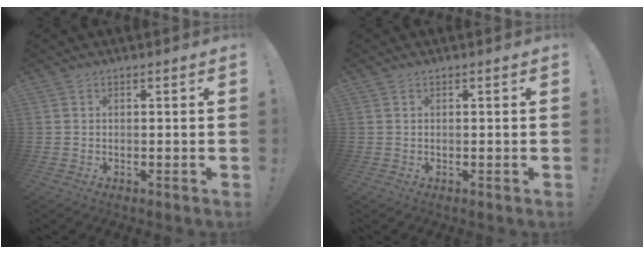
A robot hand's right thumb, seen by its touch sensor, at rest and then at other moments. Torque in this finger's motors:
{"motor_torque": [-0.15, 0.01, 0.16, -0.07, 0.00]}